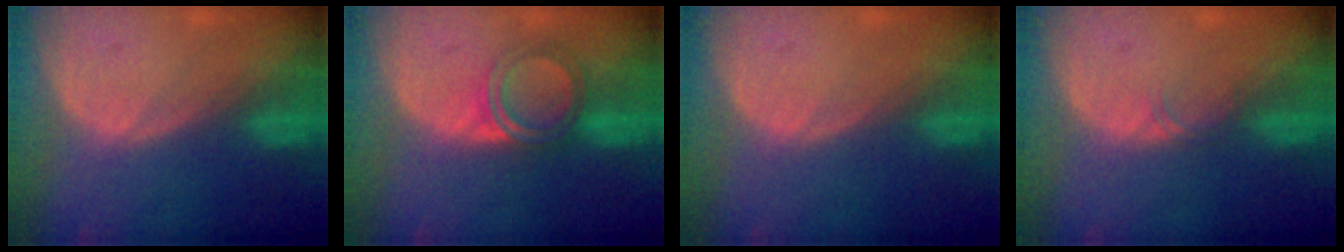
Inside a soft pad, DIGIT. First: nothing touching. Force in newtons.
{"total": 4.9, "press": 4.6, "slide": 1.4}
{"total": 0.0}
{"total": 1.1, "press": 1.1, "slide": 0.1}